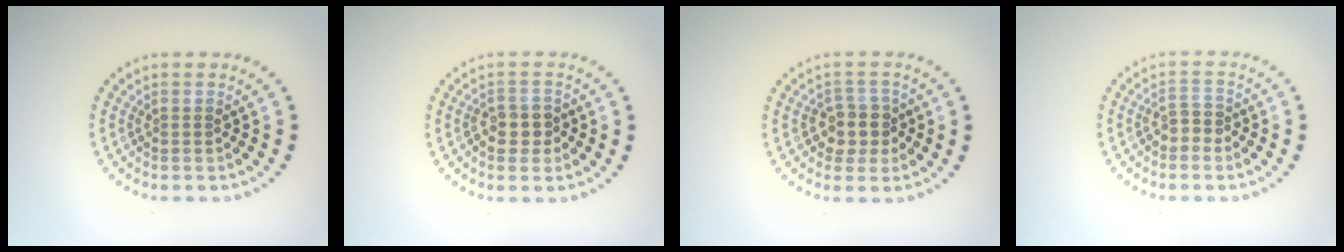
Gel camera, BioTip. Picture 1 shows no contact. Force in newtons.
{"total": 2.4, "press": 2.3, "slide": 0.7}
{"total": 2.8, "press": 2.5, "slide": 1.3}
{"total": 1.7, "press": 1.6, "slide": 0.8}